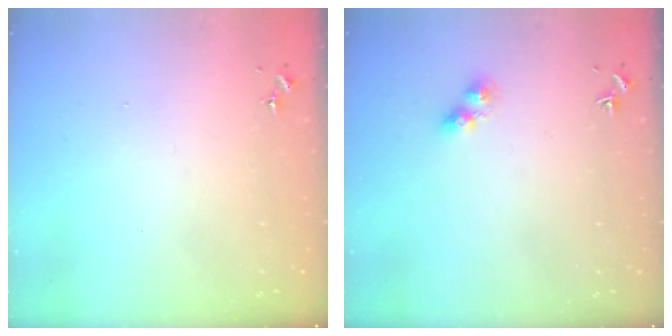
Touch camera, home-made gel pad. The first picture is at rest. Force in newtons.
{"total": 5.7, "press": 5.7, "slide": 0.2}